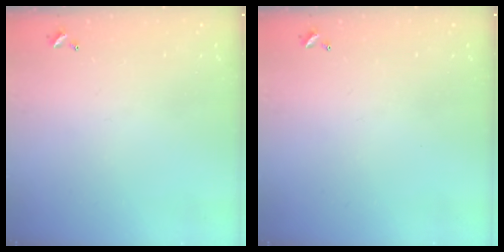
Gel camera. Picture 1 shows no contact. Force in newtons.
{"total": 0.0}